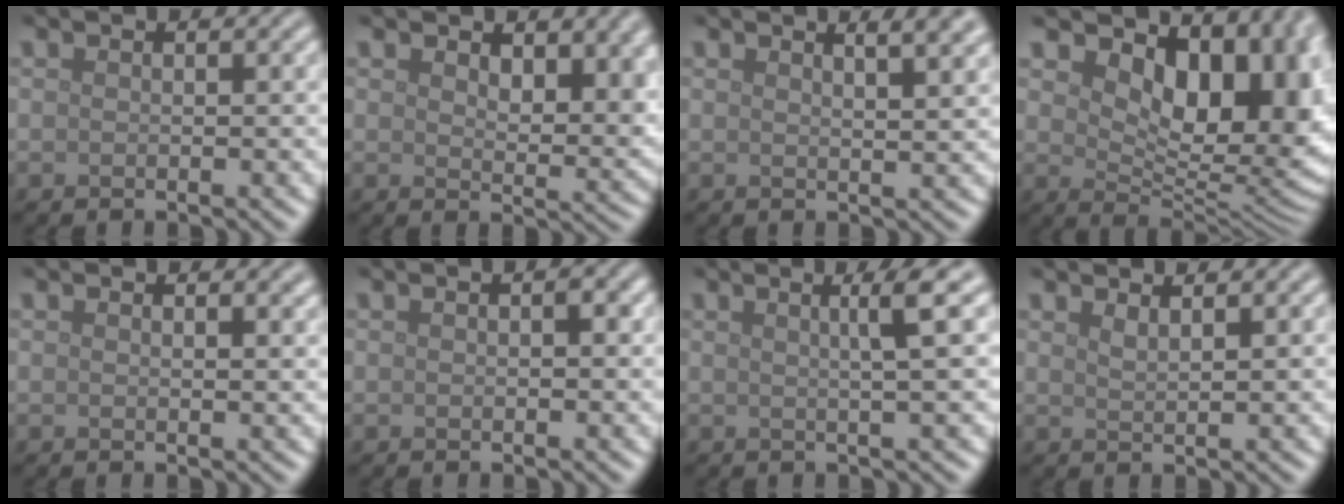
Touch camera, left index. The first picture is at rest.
{"total": 5.5, "force": [2.6, 3.0, 3.7], "torque": [-0.054, -0.009, 0.042]}
{"total": 4.3, "force": [2.7, 1.6, 2.9], "torque": [-0.009, 0.024, 0.014]}
{"total": 12.1, "force": [4.7, 6.5, 9.1], "torque": [-0.116, -0.006, 0.082]}
{"total": 1.0, "force": [0.8, 0.3, 0.5], "torque": [-0.003, 0.000, 0.013]}
{"total": 0.9, "force": [0.2, 0.4, 0.7], "torque": [-0.007, 0.002, 0.003]}
{"total": 3.5, "force": [1.1, 0.4, 3.3], "torque": [-0.048, 0.014, 0.013]}
{"total": 1.4, "force": [1.2, 0.3, 0.7], "torque": [-0.008, 0.002, 0.019]}